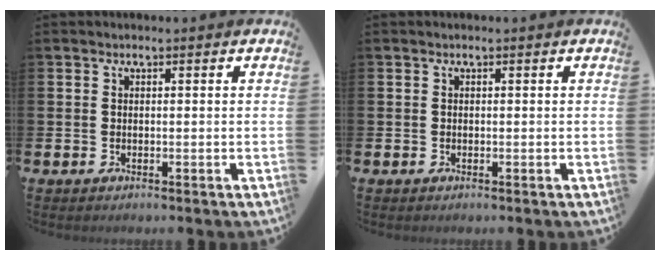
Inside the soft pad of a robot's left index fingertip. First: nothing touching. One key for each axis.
{"total": 0.0}